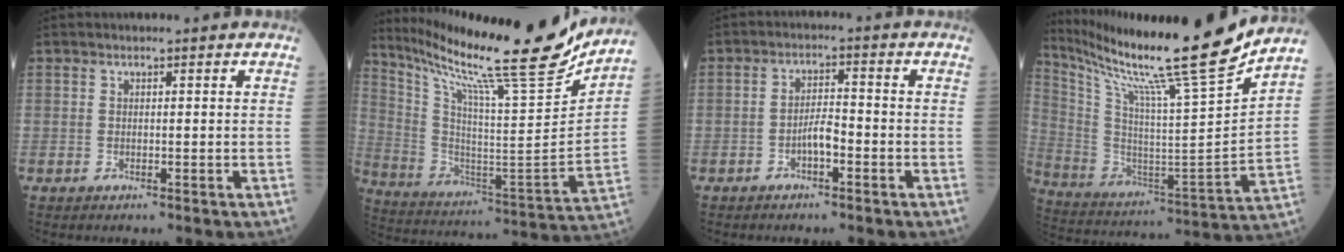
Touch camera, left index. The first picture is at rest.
{"total": 25.8, "force": [22.0, 0.2, 13.4], "torque": [-0.243, -0.069, 0.341]}
{"total": 3.3, "force": [-1.7, 0.9, 2.7], "torque": [-0.046, 0.003, -0.035]}
{"total": 24.3, "force": [20.3, -2.4, 13.2], "torque": [-0.240, -0.067, 0.331]}